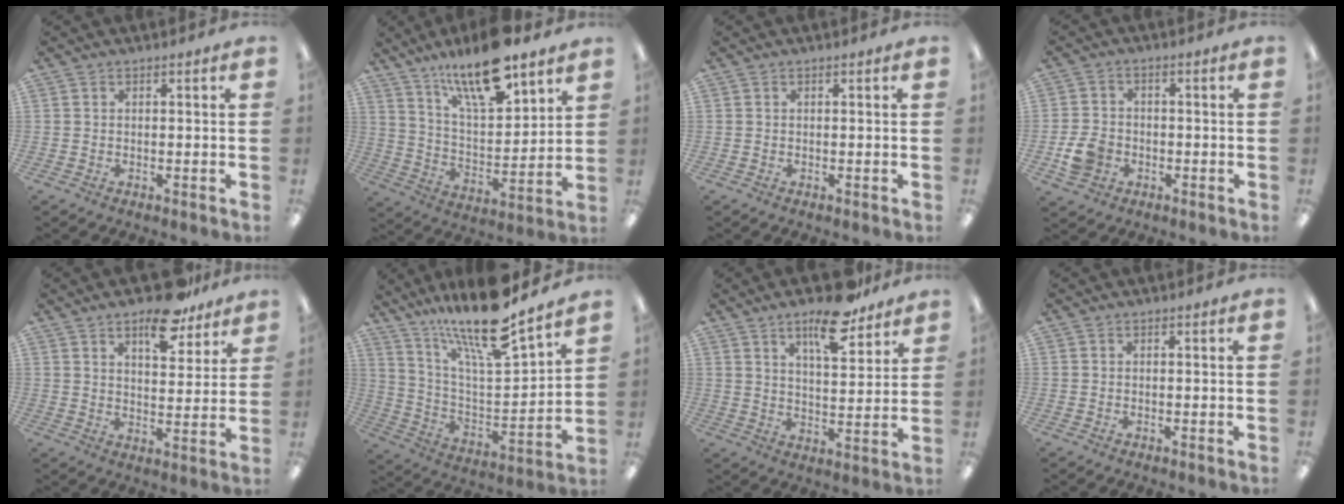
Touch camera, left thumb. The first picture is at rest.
{"total": 17.0, "force": [13.1, 4.8, 9.7], "torque": [-0.173, -0.073, 0.223]}
{"total": 0.0}
{"total": 6.3, "force": [-2.2, 4.9, 3.2], "torque": [-0.061, 0.006, -0.040]}
{"total": 10.8, "force": [7.8, 4.4, 6.0], "torque": [-0.075, -0.044, 0.132]}
{"total": 19.3, "force": [16.1, 3.2, 10.2], "torque": [-0.190, -0.111, 0.271]}
{"total": 12.0, "force": [8.5, 3.9, 7.4], "torque": [-0.101, -0.050, 0.142]}
{"total": 0.0}